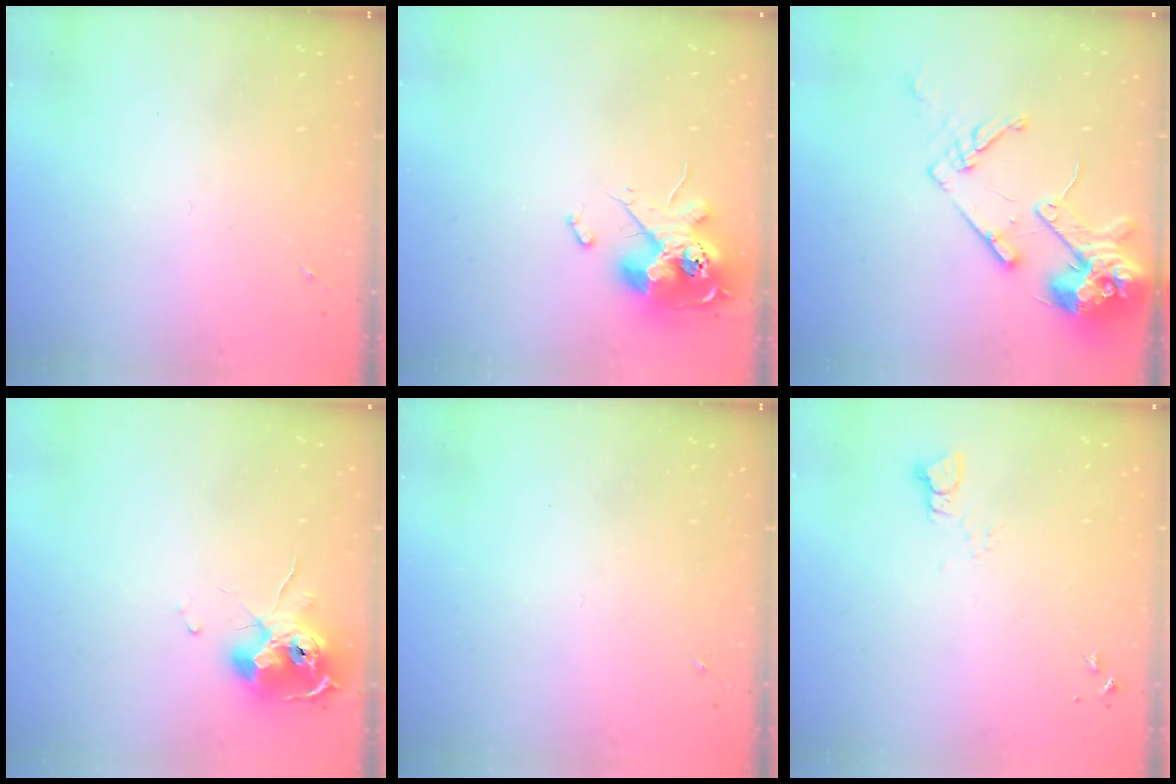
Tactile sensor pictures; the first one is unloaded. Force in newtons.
{"total": 14.0, "press": 13.9, "slide": 1.5}
{"total": 15.8, "press": 15.6, "slide": 2.0}
{"total": 12.9, "press": 12.9, "slide": 1.4}
{"total": 0.0}
{"total": 2.5, "press": 2.5, "slide": 0.1}